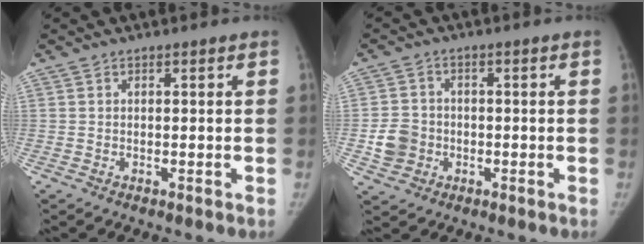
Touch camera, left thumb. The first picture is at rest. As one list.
[{"total": 5.8, "force": [-1.3, 5.2, 2.2], "torque": [-0.029, 0.013, -0.023]}]